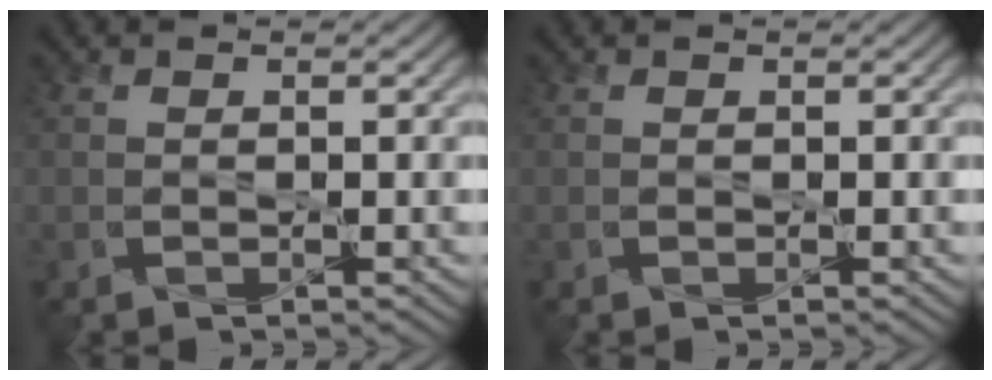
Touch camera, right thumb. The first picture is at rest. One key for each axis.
{"total": 0.0}